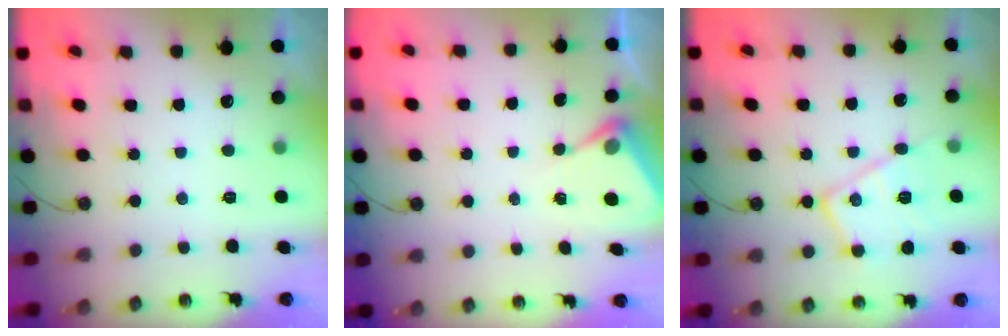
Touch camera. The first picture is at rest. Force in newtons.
{"total": 5.8, "press": 5.8, "slide": 0.3}
{"total": 13.4, "press": 13.4, "slide": 0.4}